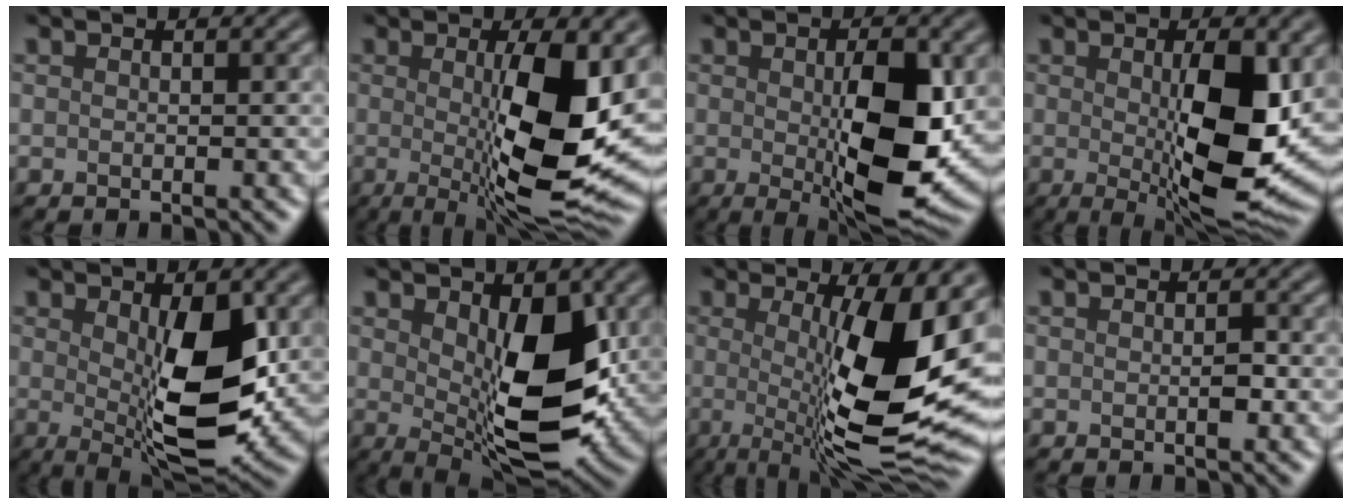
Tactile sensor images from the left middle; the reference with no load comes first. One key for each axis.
{"total": 11.3, "fx": -0.4, "fy": 2.7, "fz": 11.0, "tx": -0.169, "ty": -0.022, "tz": 0.005}
{"total": 9.2, "fx": -0.3, "fy": 3.0, "fz": 8.7, "tx": -0.135, "ty": -0.015, "tz": 0.008}
{"total": 10.3, "fx": -0.1, "fy": 3.0, "fz": 9.8, "tx": -0.148, "ty": -0.020, "tz": 0.010}
{"total": 8.9, "fx": 0.4, "fy": 3.0, "fz": 8.3, "tx": -0.129, "ty": -0.015, "tz": 0.018}
{"total": 9.6, "fx": 0.7, "fy": 4.3, "fz": 8.6, "tx": -0.130, "ty": -0.009, "tz": 0.021}
{"total": 13.8, "fx": -0.3, "fy": 3.6, "fz": 13.3, "tx": -0.181, "ty": -0.013, "tz": -0.004}
{"total": 0.8, "fx": -0.3, "fy": 0.0, "fz": 0.8, "tx": -0.017, "ty": -0.002, "tz": 0.000}